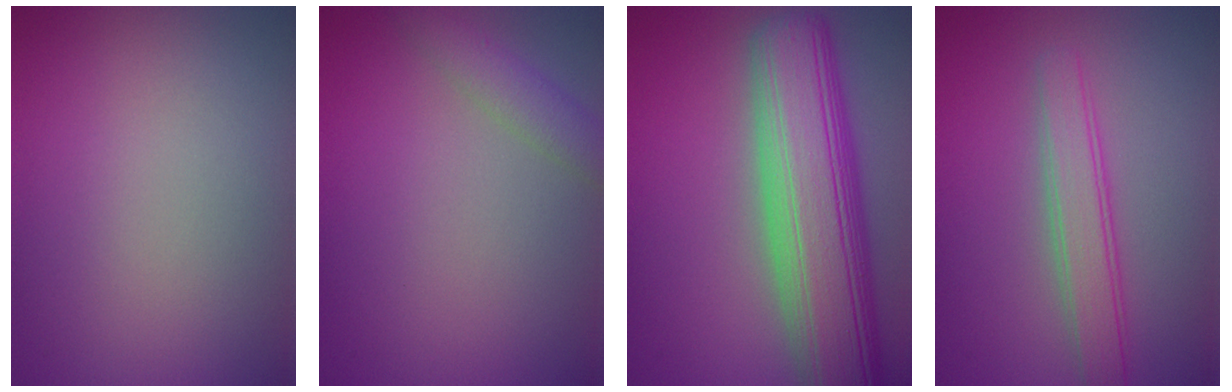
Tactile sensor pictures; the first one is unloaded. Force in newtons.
{"total": 2.3, "press": 2.3, "slide": 0.1}
{"total": 12.1, "press": 12.0, "slide": 1.3}
{"total": 3.3, "press": 3.3, "slide": 0.1}